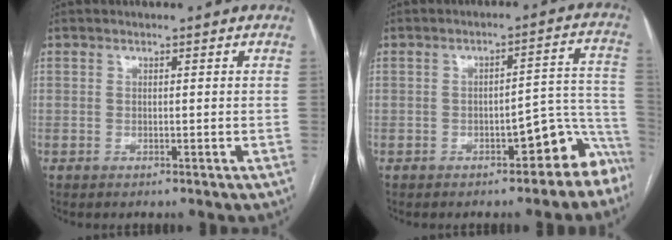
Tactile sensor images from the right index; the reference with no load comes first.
{"total": 7.9, "force": [-5.4, 2.8, 5.0], "torque": [-0.027, 0.048, -0.070]}